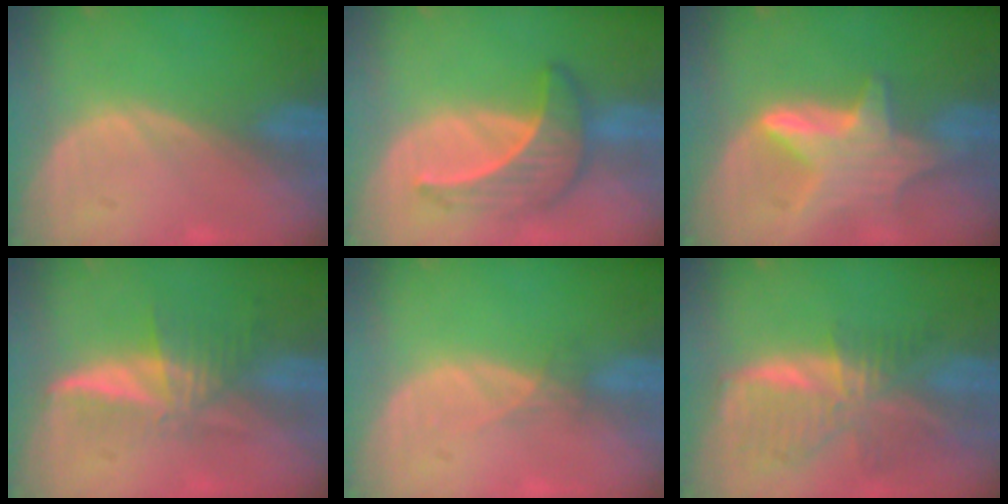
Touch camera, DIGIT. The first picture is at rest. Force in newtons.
{"total": 6.6, "press": 6.5, "slide": 1.0}
{"total": 7.2, "press": 7.2, "slide": 0.4}
{"total": 6.0, "press": 5.6, "slide": 2.3}
{"total": 1.1, "press": 1.1, "slide": 0.2}
{"total": 8.9, "press": 7.7, "slide": 4.5}